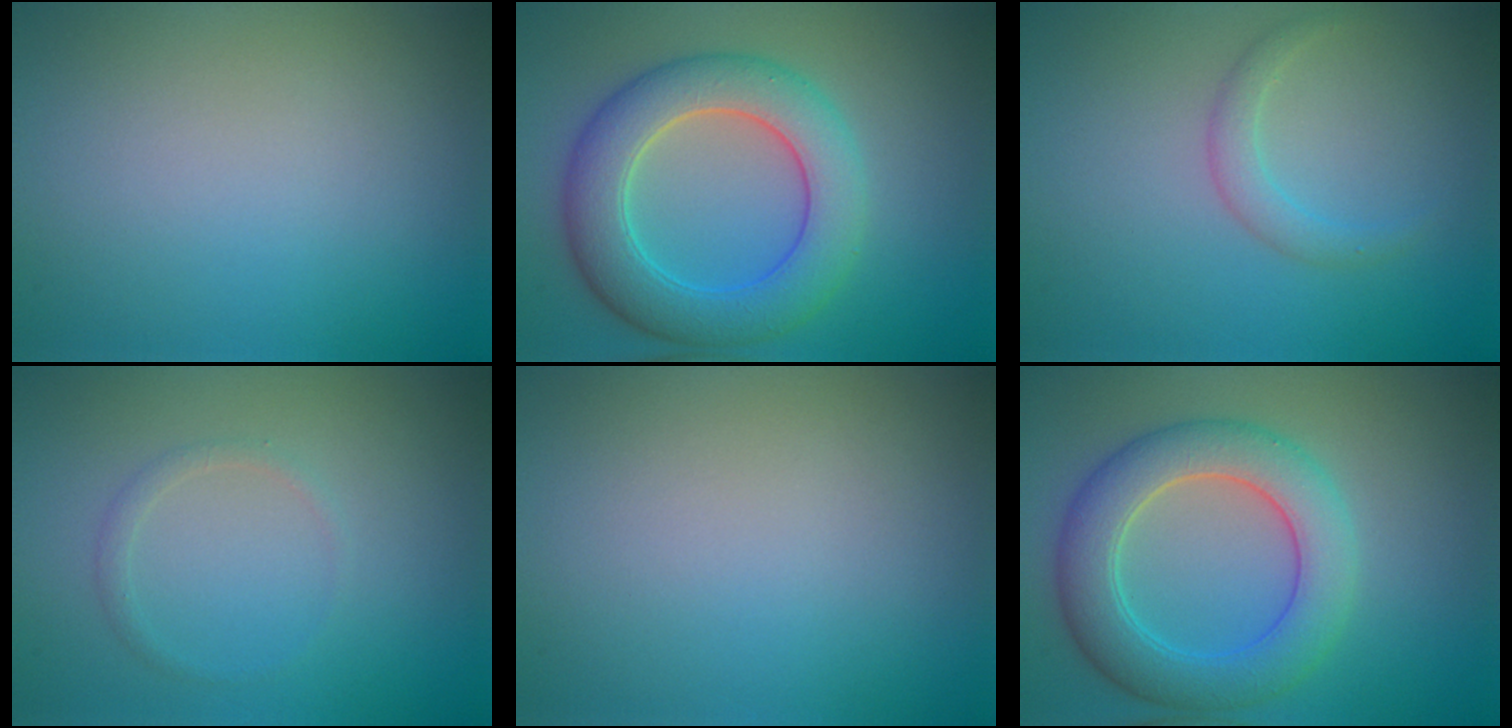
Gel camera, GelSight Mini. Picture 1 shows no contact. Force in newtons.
{"total": 7.3, "press": 7.3, "slide": 0.4}
{"total": 1.6, "press": 1.6, "slide": 0.1}
{"total": 0.9, "press": 0.9, "slide": 0.0}
{"total": 0.0}
{"total": 6.5, "press": 6.5, "slide": 0.3}